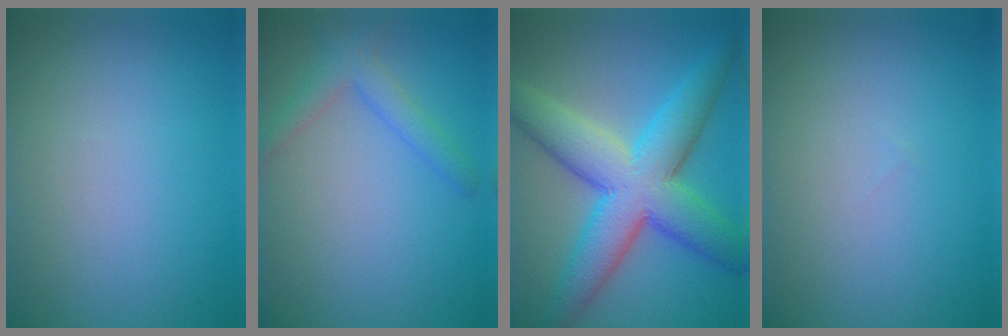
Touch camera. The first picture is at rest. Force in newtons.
{"total": 2.5, "press": 2.5, "slide": 0.3}
{"total": 10.0, "press": 10.0, "slide": 0.3}
{"total": 0.0}